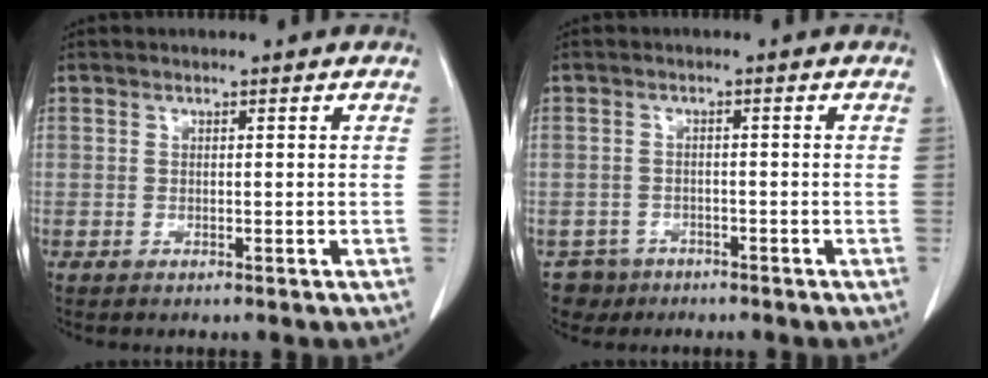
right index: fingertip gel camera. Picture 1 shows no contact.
{"total": 4.0, "force": [-2.6, 3.0, -0.6], "torque": [0.011, 0.008, -0.044]}